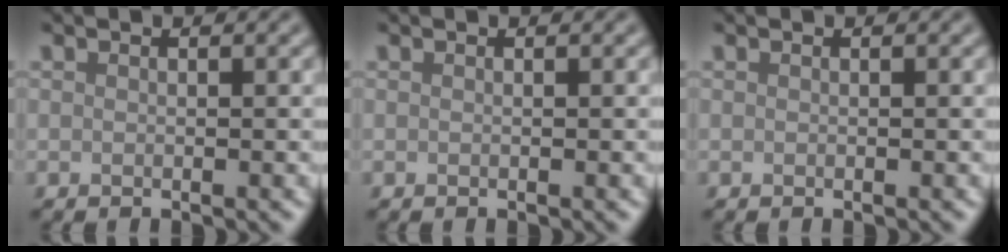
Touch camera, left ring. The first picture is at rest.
{"total": 0.0}
{"total": 0.0}